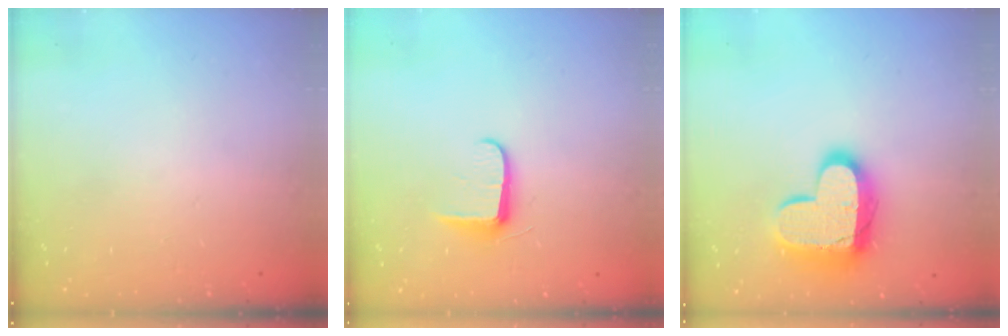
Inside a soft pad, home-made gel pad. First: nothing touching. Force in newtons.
{"total": 6.8, "press": 6.7, "slide": 0.9}
{"total": 16.7, "press": 16.6, "slide": 1.3}